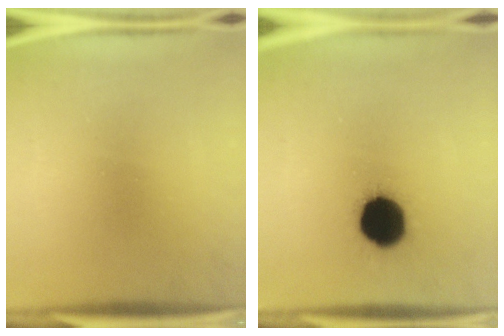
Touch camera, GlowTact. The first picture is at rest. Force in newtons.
{"total": 14.5}